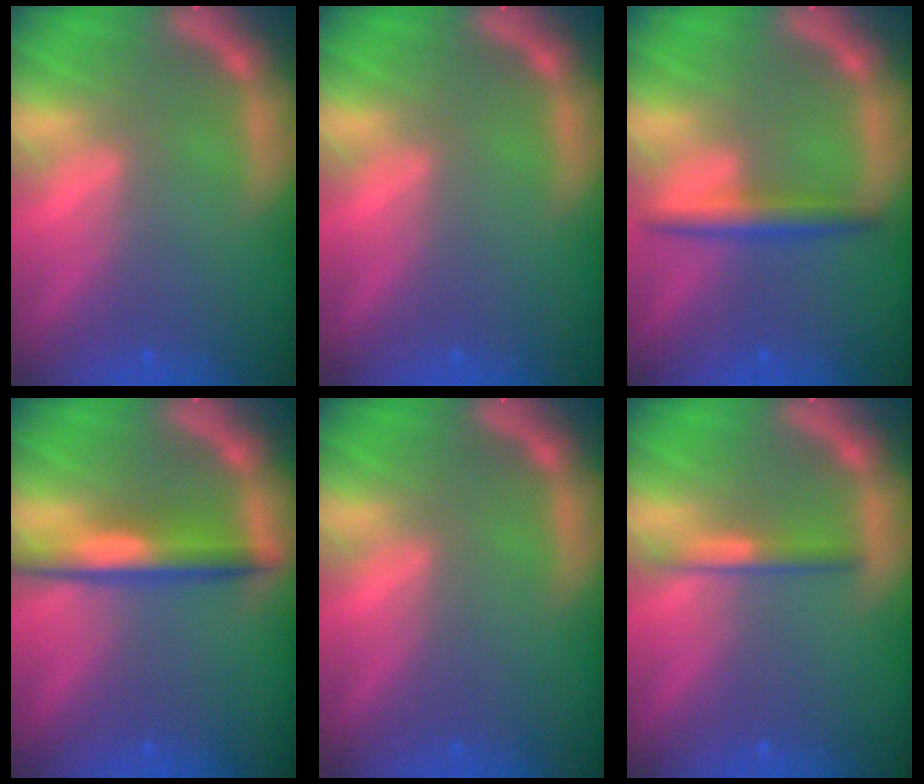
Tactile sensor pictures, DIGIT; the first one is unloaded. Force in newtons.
{"total": 0.0}
{"total": 3.0}
{"total": 4.5}
{"total": 0.0}
{"total": 2.0}